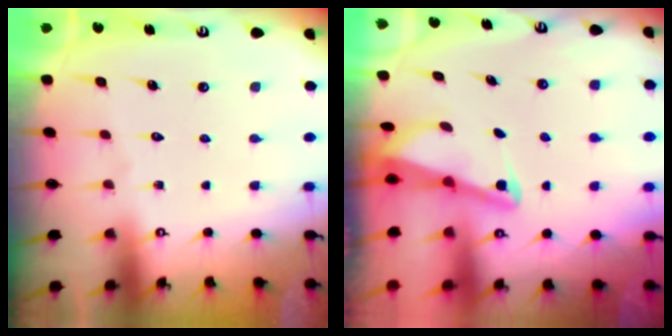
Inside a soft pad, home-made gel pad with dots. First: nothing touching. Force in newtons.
{"total": 2.2, "press": 2.2, "slide": 0.3}